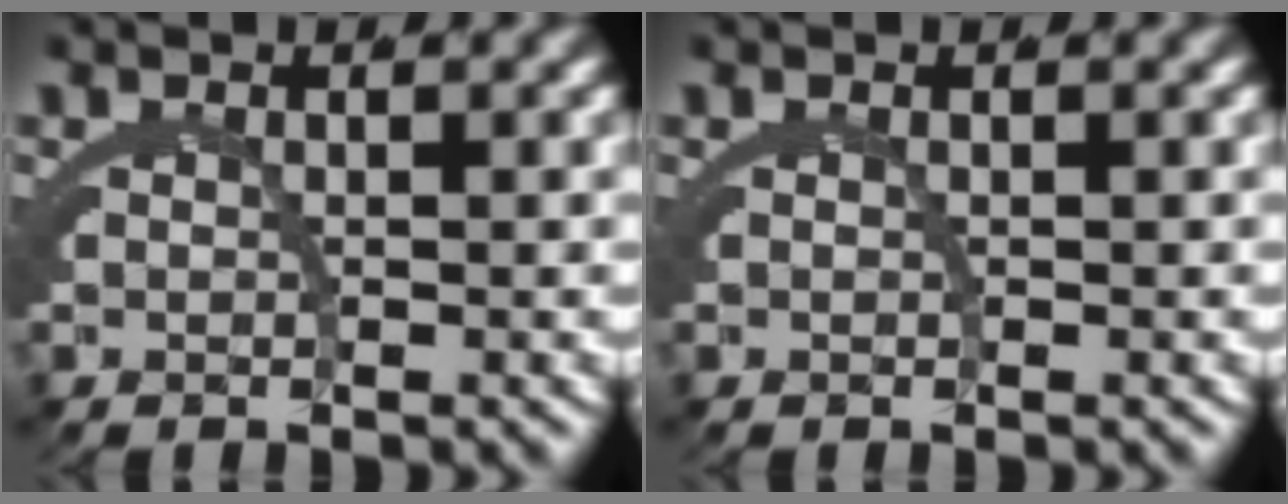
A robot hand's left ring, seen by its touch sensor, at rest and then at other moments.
{"total": 0.0}